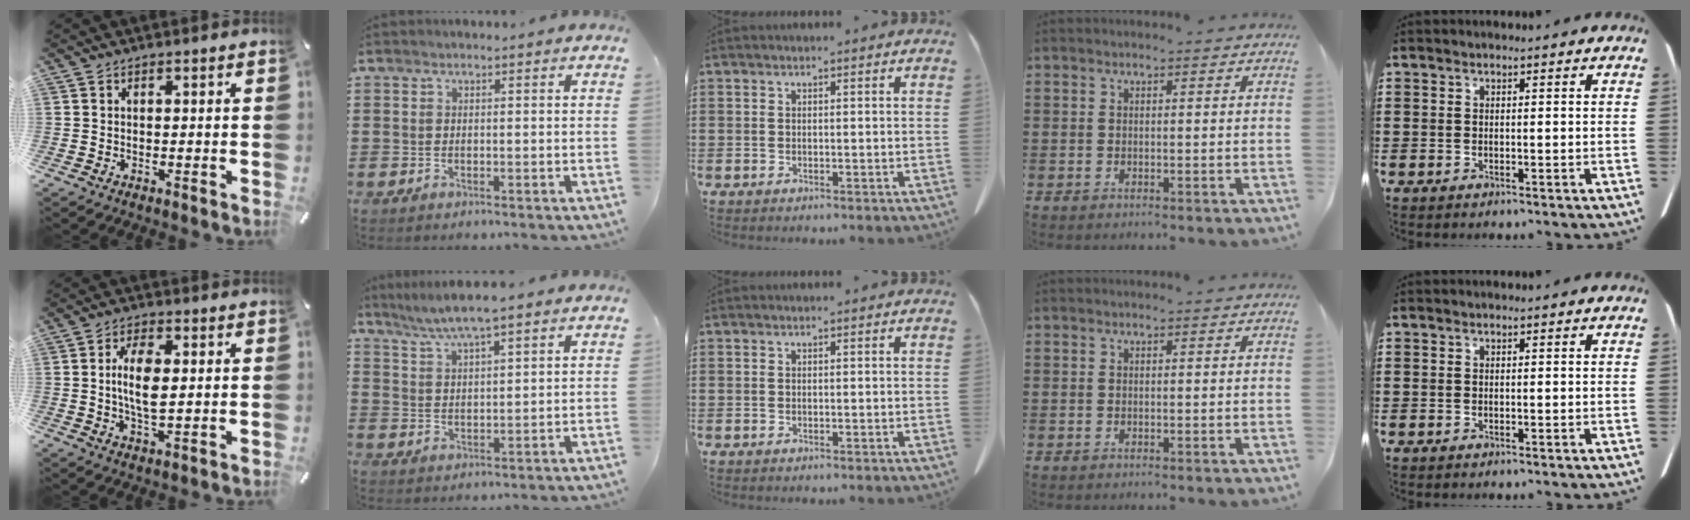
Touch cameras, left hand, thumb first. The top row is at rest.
{"thumb": {"total": 7.9, "force": [0.9, 3.5, 7.0], "torque": [-0.157, -0.004, 0.005]}, "index": {"total": 5.5, "force": [4.6, 0.3, 3.0], "torque": [-0.071, -0.010, 0.080]}}